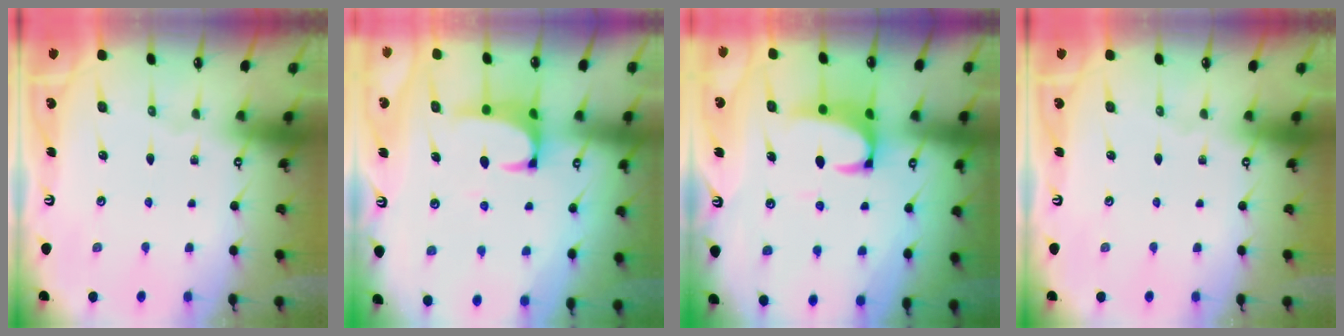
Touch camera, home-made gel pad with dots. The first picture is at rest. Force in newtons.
{"total": 1.6, "press": 1.5, "slide": 0.5}
{"total": 2.4, "press": 2.2, "slide": 0.9}
{"total": 0.0}